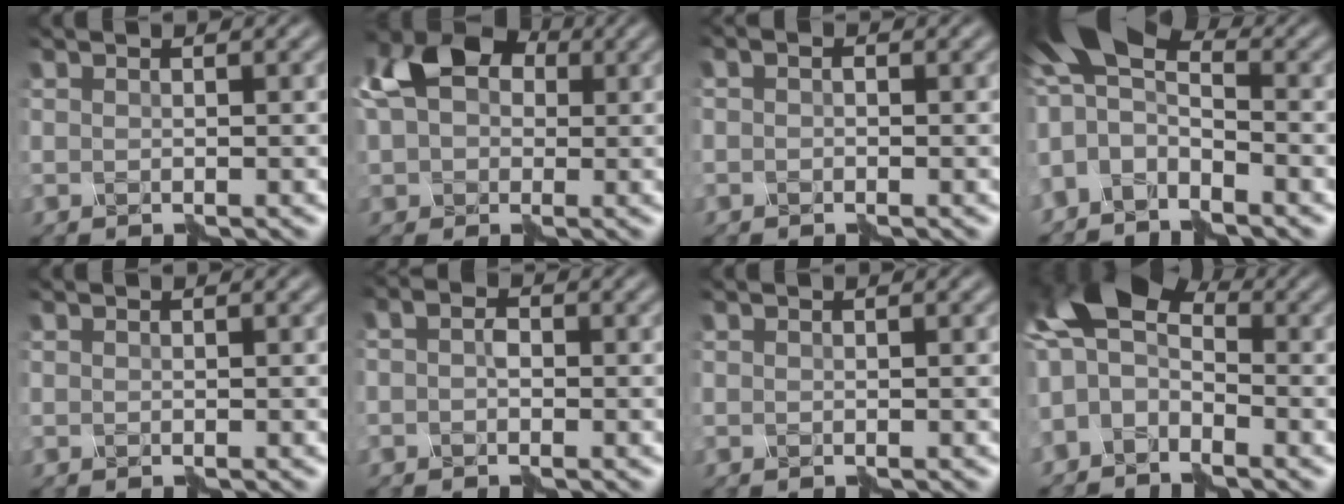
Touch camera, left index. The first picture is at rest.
{"total": 8.5, "force": [2.2, 6.8, 4.7], "torque": [-0.085, 0.042, 0.017]}
{"total": 0.6, "force": [-0.4, 0.3, 0.3], "torque": [-0.005, 0.003, -0.004]}
{"total": 6.1, "force": [-1.4, 3.6, 4.7], "torque": [-0.094, 0.018, -0.041]}
{"total": 0.0}
{"total": 1.0, "force": [-0.5, 0.6, 0.6], "torque": [-0.013, 0.008, -0.008]}
{"total": 0.0}
{"total": 6.8, "force": [-0.7, 4.5, 5.0], "torque": [-0.094, 0.024, -0.026]}